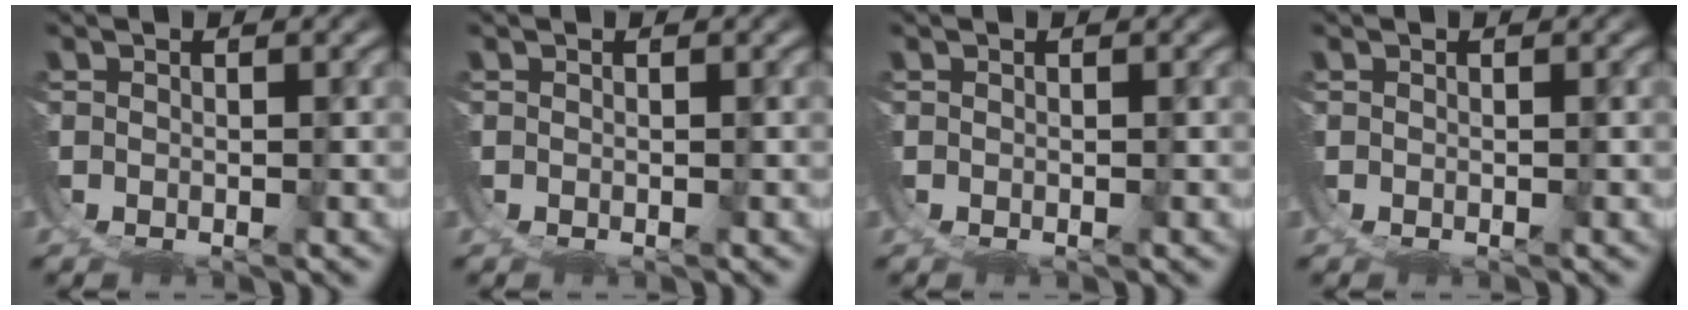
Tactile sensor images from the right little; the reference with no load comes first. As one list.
[{"total": 0.0}, {"total": 0.0}, {"total": 0.0}]